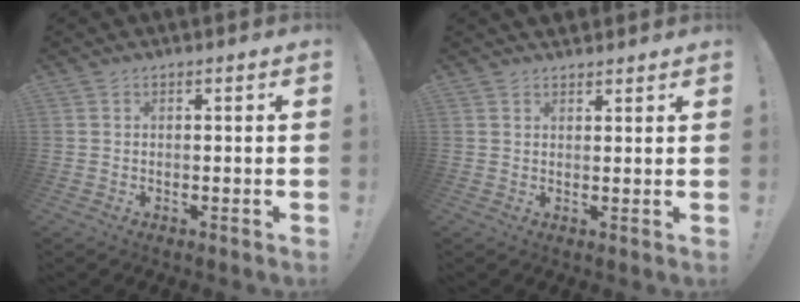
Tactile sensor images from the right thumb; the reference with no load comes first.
{"total": 2.0, "force": [1.8, 0.8, -0.1], "torque": [0.008, -0.013, 0.034]}